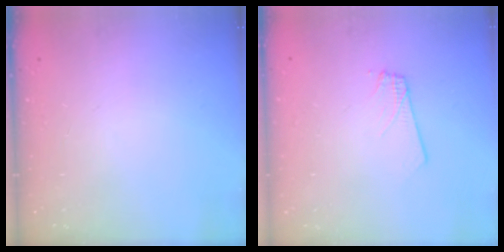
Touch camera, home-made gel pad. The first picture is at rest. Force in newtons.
{"total": 2.9, "press": 2.9, "slide": 0.4}